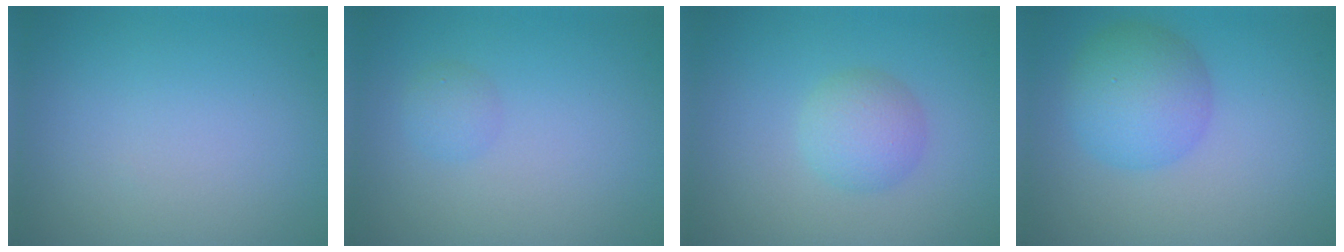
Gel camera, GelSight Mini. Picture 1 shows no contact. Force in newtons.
{"total": 1.2, "press": 1.2, "slide": 0.0}
{"total": 2.7, "press": 2.7, "slide": 0.0}
{"total": 4.9, "press": 4.9, "slide": 0.1}